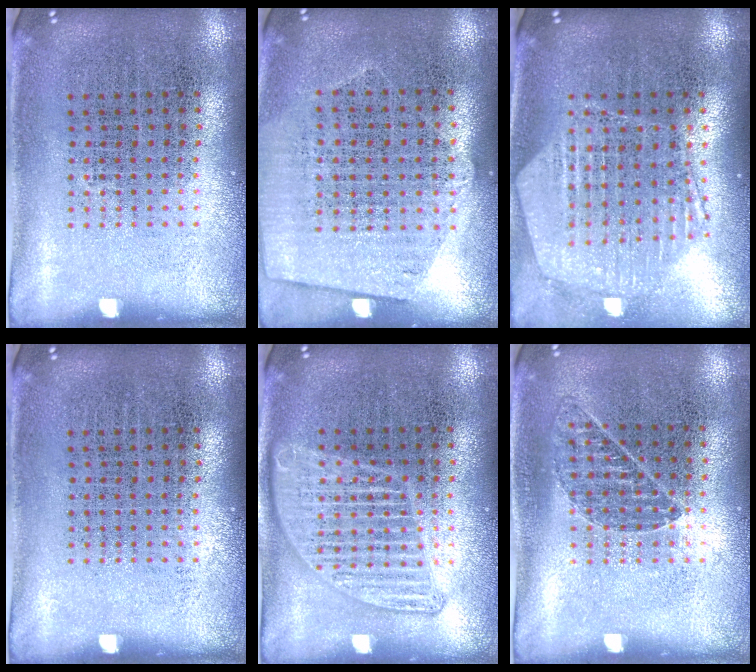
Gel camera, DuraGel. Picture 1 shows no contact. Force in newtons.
{"total": 1.2, "press": 1.1, "slide": 0.6}
{"total": 1.3, "press": 1.2, "slide": 0.3}
{"total": 0.0}
{"total": 1.4, "press": 1.4, "slide": 0.2}
{"total": 0.8, "press": 0.8, "slide": 0.2}